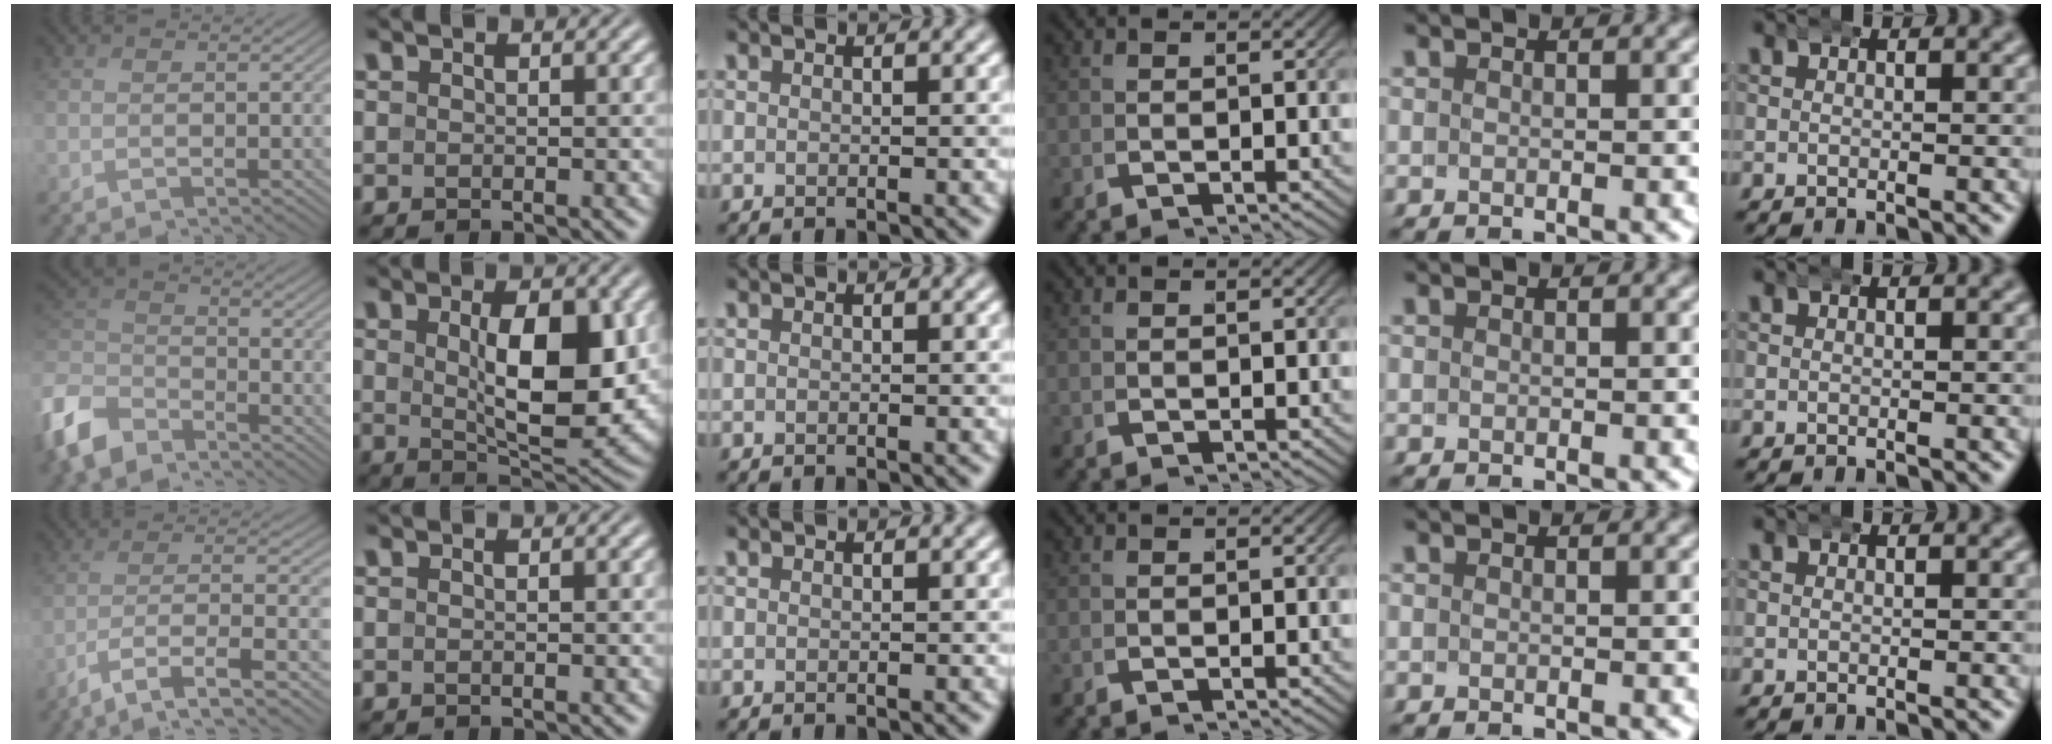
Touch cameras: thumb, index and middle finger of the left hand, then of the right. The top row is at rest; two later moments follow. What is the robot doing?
{"motion": "wrap", "object": "bandana"}